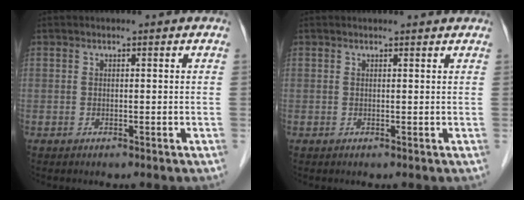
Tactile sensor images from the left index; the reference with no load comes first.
{"total": 2.6, "force": [2.5, 0.3, 0.4], "torque": [-0.011, 0.012, 0.027]}